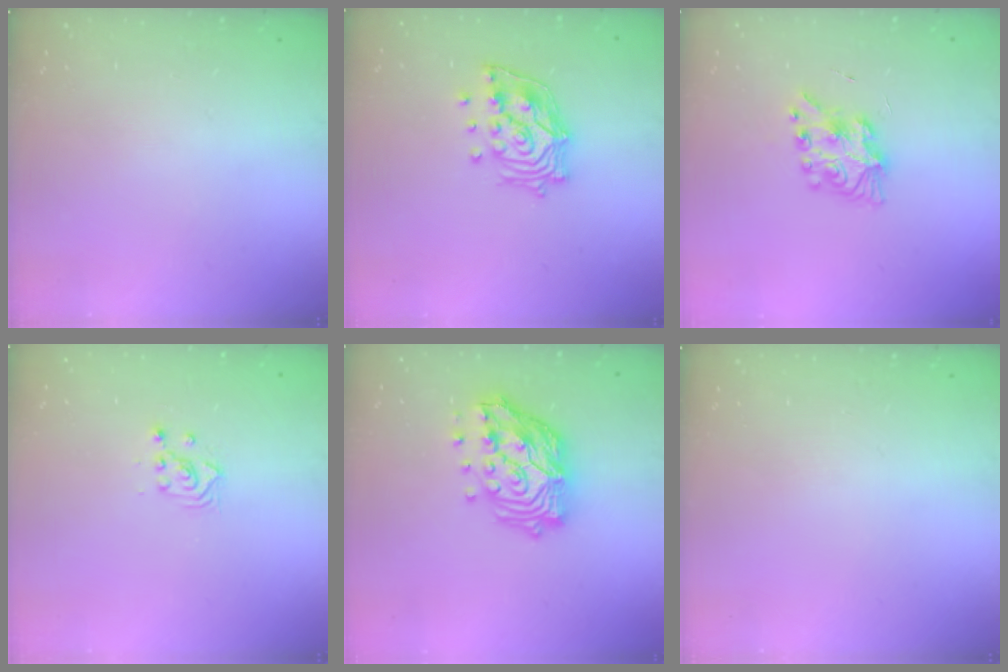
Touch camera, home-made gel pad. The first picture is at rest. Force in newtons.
{"total": 14.8, "press": 14.6, "slide": 2.2}
{"total": 8.3, "press": 8.2, "slide": 0.2}
{"total": 2.3, "press": 2.3, "slide": 0.2}
{"total": 17.9, "press": 17.8, "slide": 1.7}
{"total": 0.0}